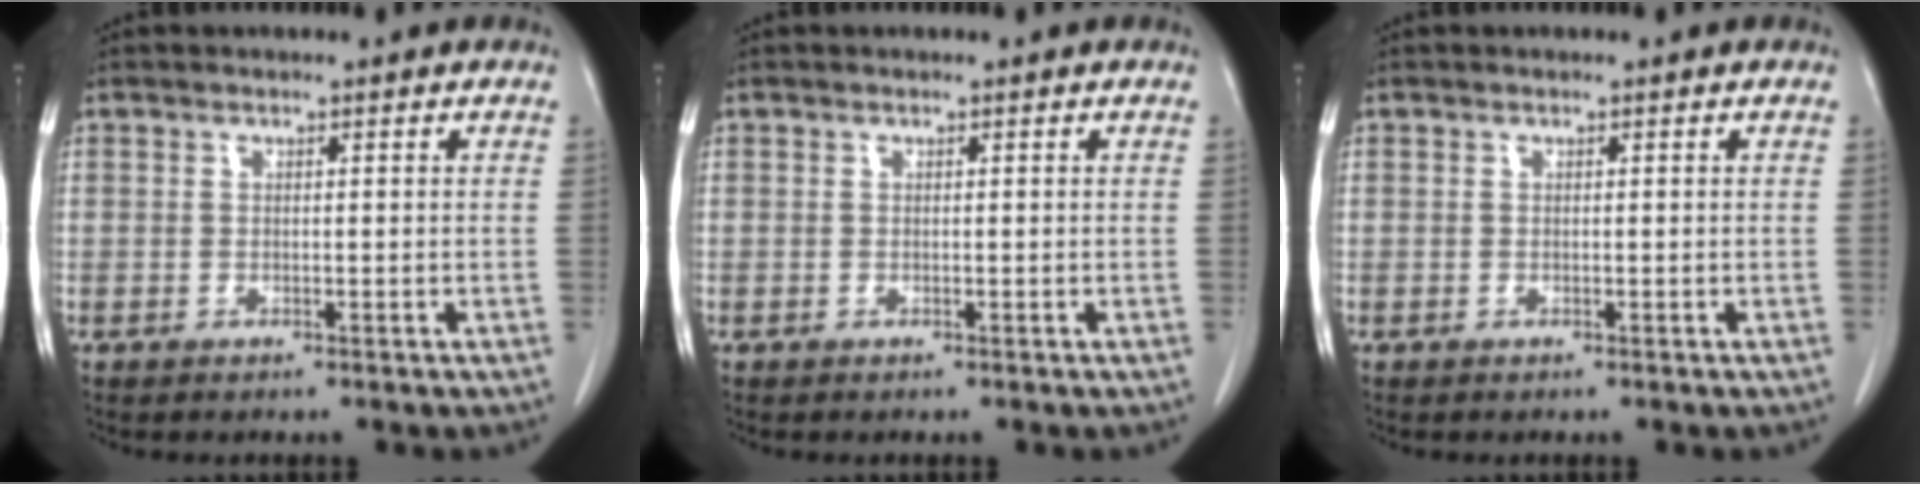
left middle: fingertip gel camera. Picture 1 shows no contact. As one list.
[{"total": 0.0}, {"total": 0.0}]